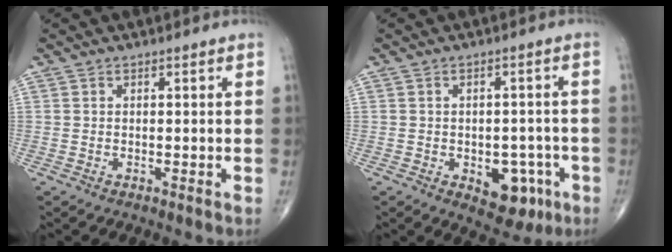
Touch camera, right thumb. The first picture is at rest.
{"total": 8.7, "force": [-3.4, 5.4, 5.9], "torque": [-0.039, 0.018, -0.033]}